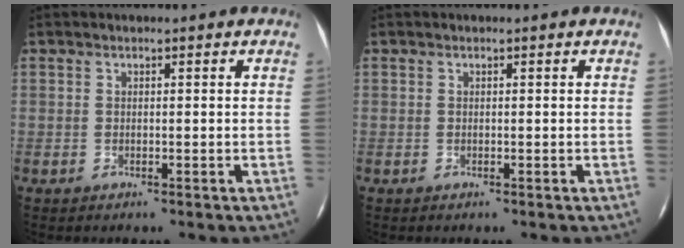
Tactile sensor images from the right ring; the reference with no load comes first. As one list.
[{"total": 0.0}]